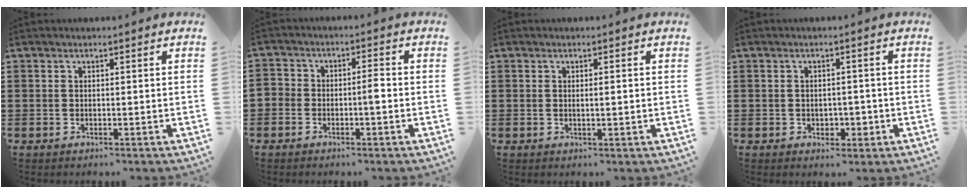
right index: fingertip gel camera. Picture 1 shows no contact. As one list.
[{"total": 2.5, "force": [-1.3, 1.3, 1.7], "torque": [-0.037, 0.008, -0.028]}, {"total": 1.2, "force": [0.0, 0.2, 1.2], "torque": [-0.022, -0.001, 0.001]}, {"total": 2.2, "force": [-0.5, 1.6, 1.4], "torque": [-0.030, 0.002, -0.013]}]